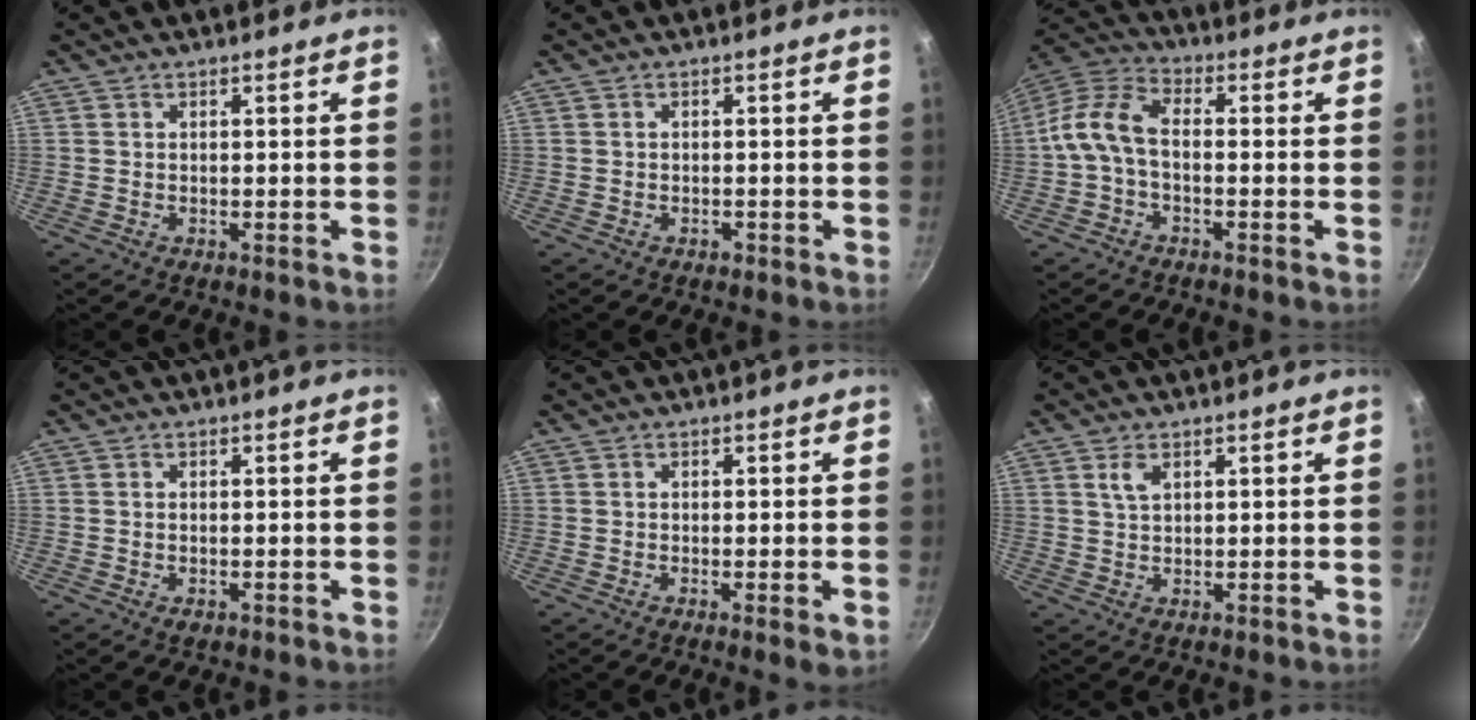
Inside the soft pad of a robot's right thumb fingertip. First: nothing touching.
{"total": 0.8, "force": [-0.5, 0.5, 0.3], "torque": [-0.002, 0.002, -0.009]}
{"total": 9.6, "force": [-1.1, 5.4, 7.9], "torque": [-0.165, 0.031, -0.034]}
{"total": 0.7, "force": [-0.2, 0.4, 0.5], "torque": [-0.011, 0.003, 0.000]}
{"total": 2.5, "force": [-0.7, 0.5, 2.3], "torque": [-0.037, -0.007, -0.010]}
{"total": 2.4, "force": [1.2, 1.3, 1.7], "torque": [-0.031, -0.003, 0.027]}